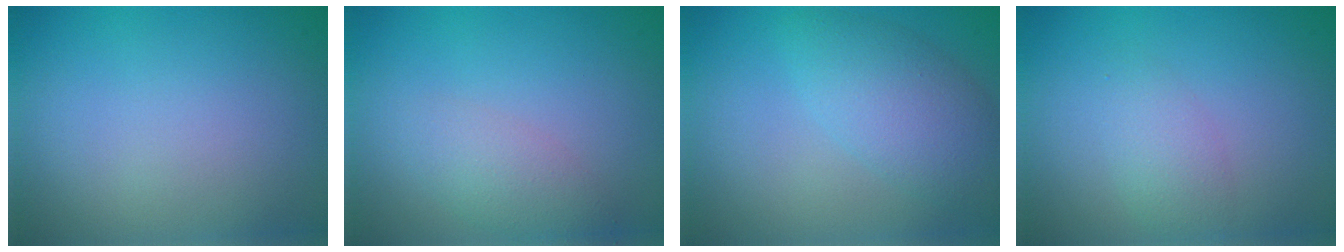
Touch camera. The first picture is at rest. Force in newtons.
{"total": 2.3, "press": 2.3, "slide": 0.1}
{"total": 4.5, "press": 4.5, "slide": 0.1}
{"total": 2.1, "press": 2.1, "slide": 0.1}